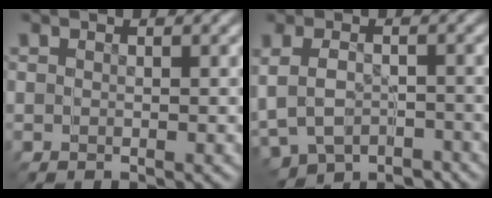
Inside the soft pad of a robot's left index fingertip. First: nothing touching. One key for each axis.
{"total": 1.9, "fx": -1.6, "fy": 1.0, "fz": -0.4, "tx": -0.016, "ty": -0.008, "tz": -0.020}